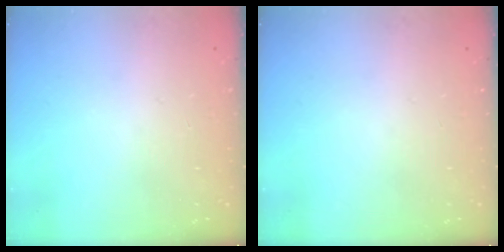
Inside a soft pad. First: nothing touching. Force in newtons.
{"total": 0.0}